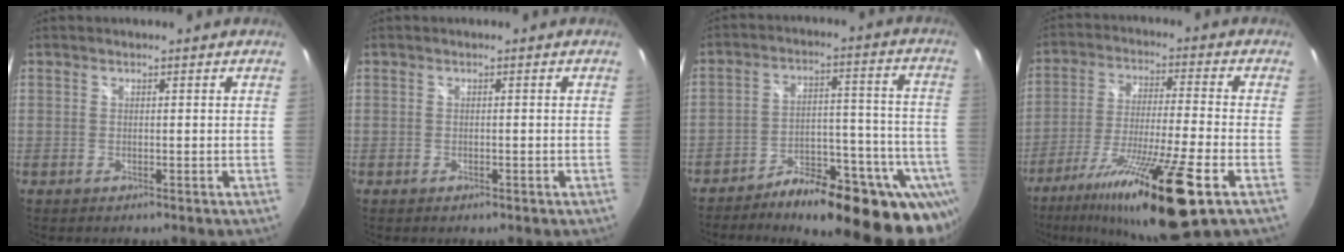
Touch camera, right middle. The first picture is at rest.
{"total": 1.0, "force": [-0.5, 0.7, 0.5], "torque": [-0.006, -0.005, -0.009]}
{"total": 23.7, "force": [-18.2, 8.0, 13.0], "torque": [-0.137, 0.019, -0.238]}
{"total": 20.1, "force": [-11.9, 0.9, 16.2], "torque": [-0.303, -0.048, -0.202]}